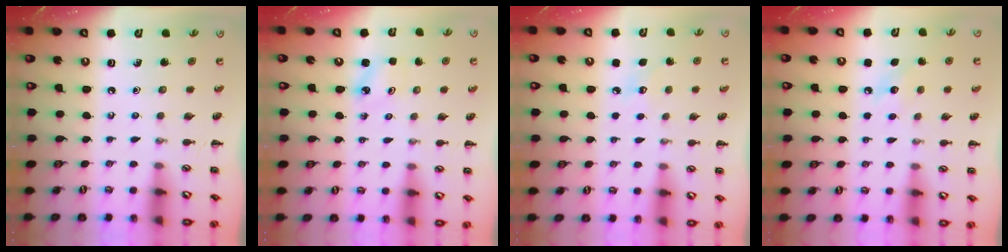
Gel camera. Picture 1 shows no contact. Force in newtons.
{"total": 1.9, "press": 1.9, "slide": 0.4}
{"total": 5.5, "press": 5.3, "slide": 1.3}
{"total": 6.9, "press": 6.7, "slide": 1.9}